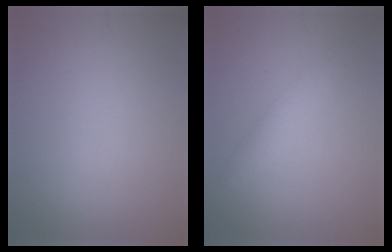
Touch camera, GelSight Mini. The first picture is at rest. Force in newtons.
{"total": 2.2, "press": 2.2, "slide": 0.1}